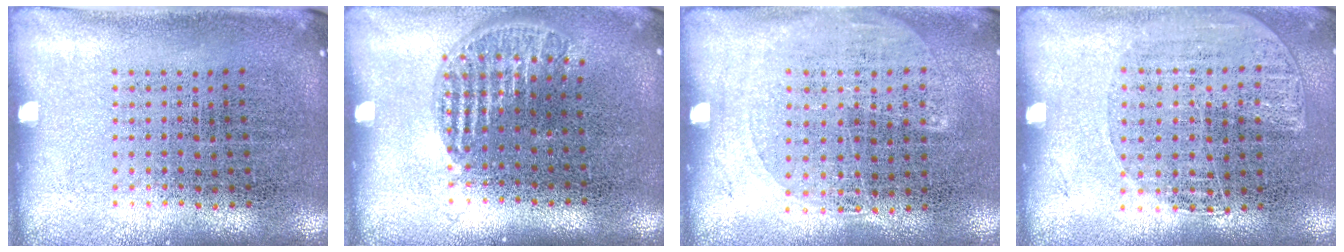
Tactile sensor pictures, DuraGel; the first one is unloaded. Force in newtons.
{"total": 1.2, "press": 1.0, "slide": 0.5}
{"total": 1.3, "press": 1.0, "slide": 0.7}
{"total": 1.2, "press": 1.1, "slide": 0.5}